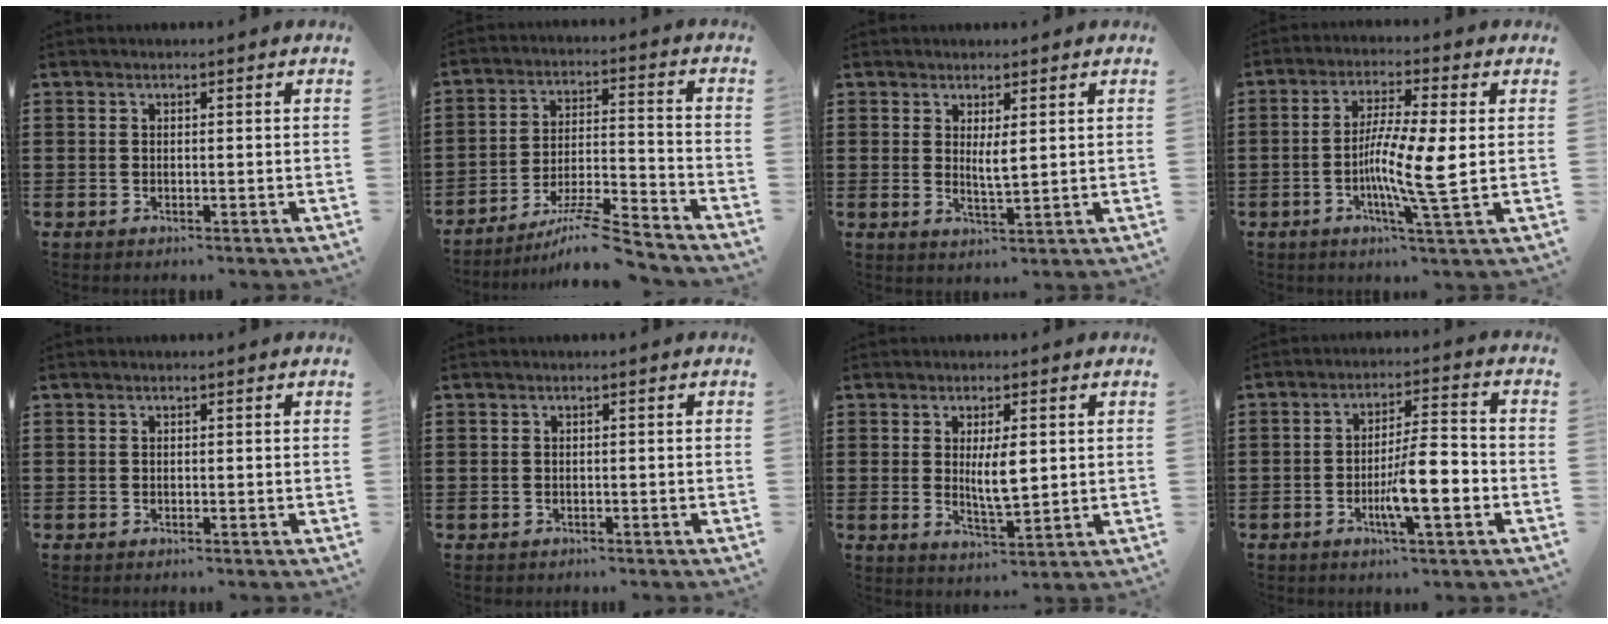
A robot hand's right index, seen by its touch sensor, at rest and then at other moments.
{"total": 8.8, "force": [-7.6, 0.2, 4.4], "torque": [-0.074, 0.005, -0.146]}
{"total": 2.7, "force": [1.0, 0.7, 2.4], "torque": [-0.051, 0.002, 0.018]}
{"total": 9.2, "force": [-1.1, 0.5, 9.2], "torque": [-0.165, -0.009, -0.021]}
{"total": 0.0}
{"total": 0.8, "force": [-0.5, 0.6, 0.0], "torque": [-0.002, 0.002, -0.012]}
{"total": 5.2, "force": [0.7, 1.7, 4.8], "torque": [-0.076, -0.002, 0.008]}
{"total": 8.4, "force": [-2.6, 1.7, 7.7], "torque": [-0.139, 0.000, -0.046]}